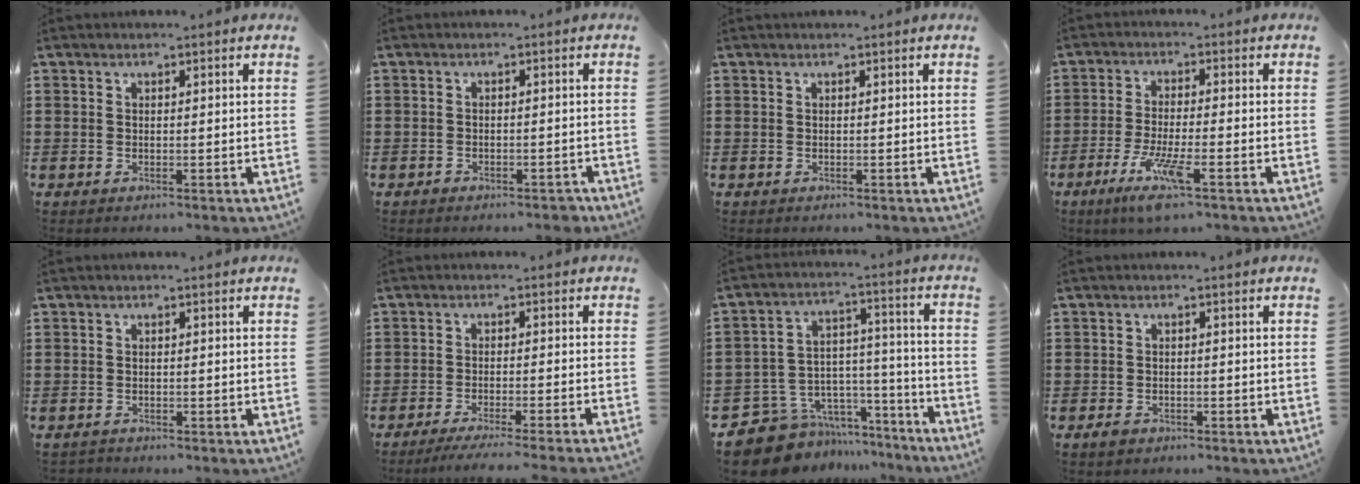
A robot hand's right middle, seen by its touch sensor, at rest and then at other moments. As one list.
[{"total": 1.6, "force": [-1.5, 0.5, 0.4], "torque": [-0.011, 0.001, -0.031]}, {"total": 0.0}, {"total": 6.7, "force": [-3.7, 0.8, 5.5], "torque": [-0.111, -0.016, -0.068]}, {"total": 0.6, "force": [-0.6, 0.2, -0.2], "torque": [0.002, -0.002, -0.012]}, {"total": 3.1, "force": [-2.8, -0.4, 1.3], "torque": [-0.023, -0.002, -0.056]}, {"total": 10.1, "force": [-8.5, 5.2, 1.8], "torque": [-0.053, 0.018, -0.160]}, {"total": 1.3, "force": [-1.0, 0.7, 0.5], "torque": [-0.013, 0.000, -0.021]}]